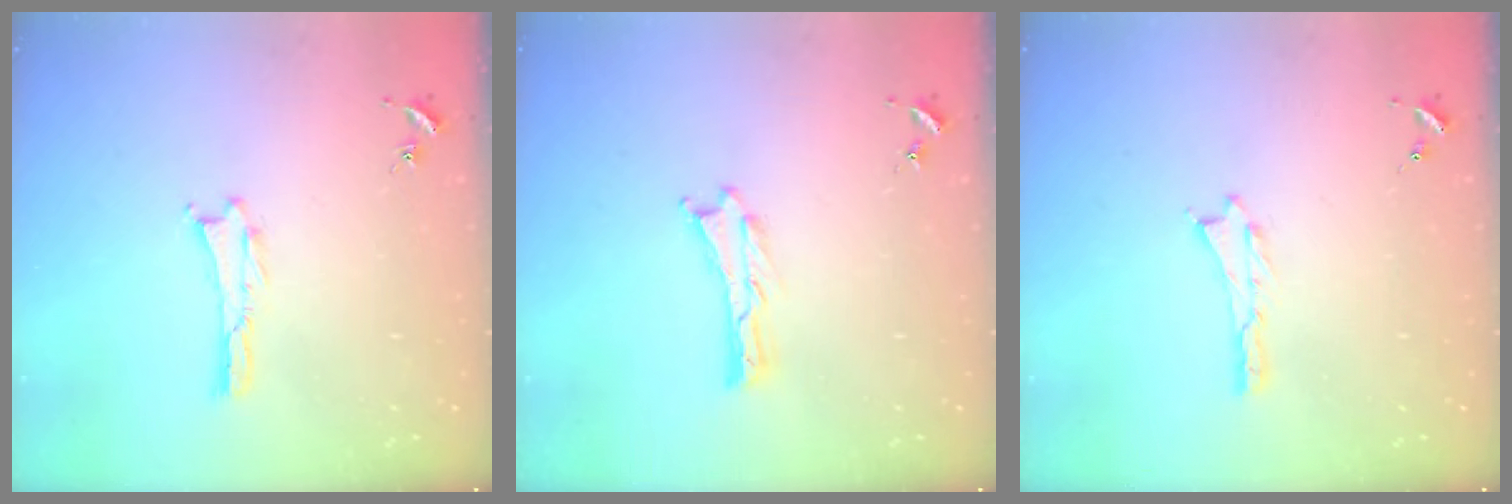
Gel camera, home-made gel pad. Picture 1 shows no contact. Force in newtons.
{"total": 0.0}
{"total": 0.0}